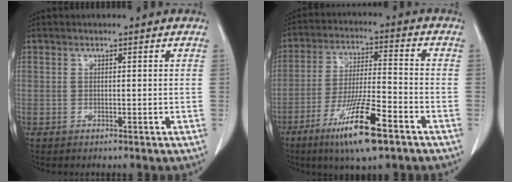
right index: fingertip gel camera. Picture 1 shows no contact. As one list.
[{"total": 13.2, "force": [-7.6, 1.3, 10.7], "torque": [-0.201, -0.029, -0.134]}]